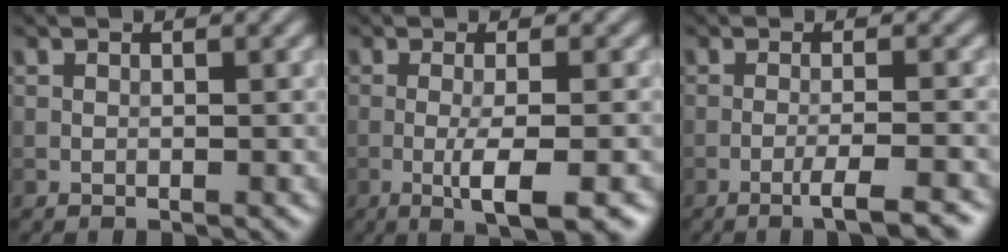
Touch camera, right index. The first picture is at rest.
{"total": 4.4, "force": [-1.6, 0.7, 4.1], "torque": [-0.069, -0.001, -0.030]}
{"total": 3.7, "force": [-2.1, 0.4, 3.0], "torque": [-0.040, 0.007, -0.043]}